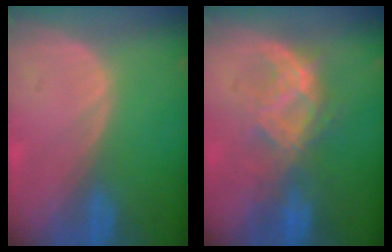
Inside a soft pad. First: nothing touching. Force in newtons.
{"total": 7.2, "press": 7.2, "slide": 0.8}